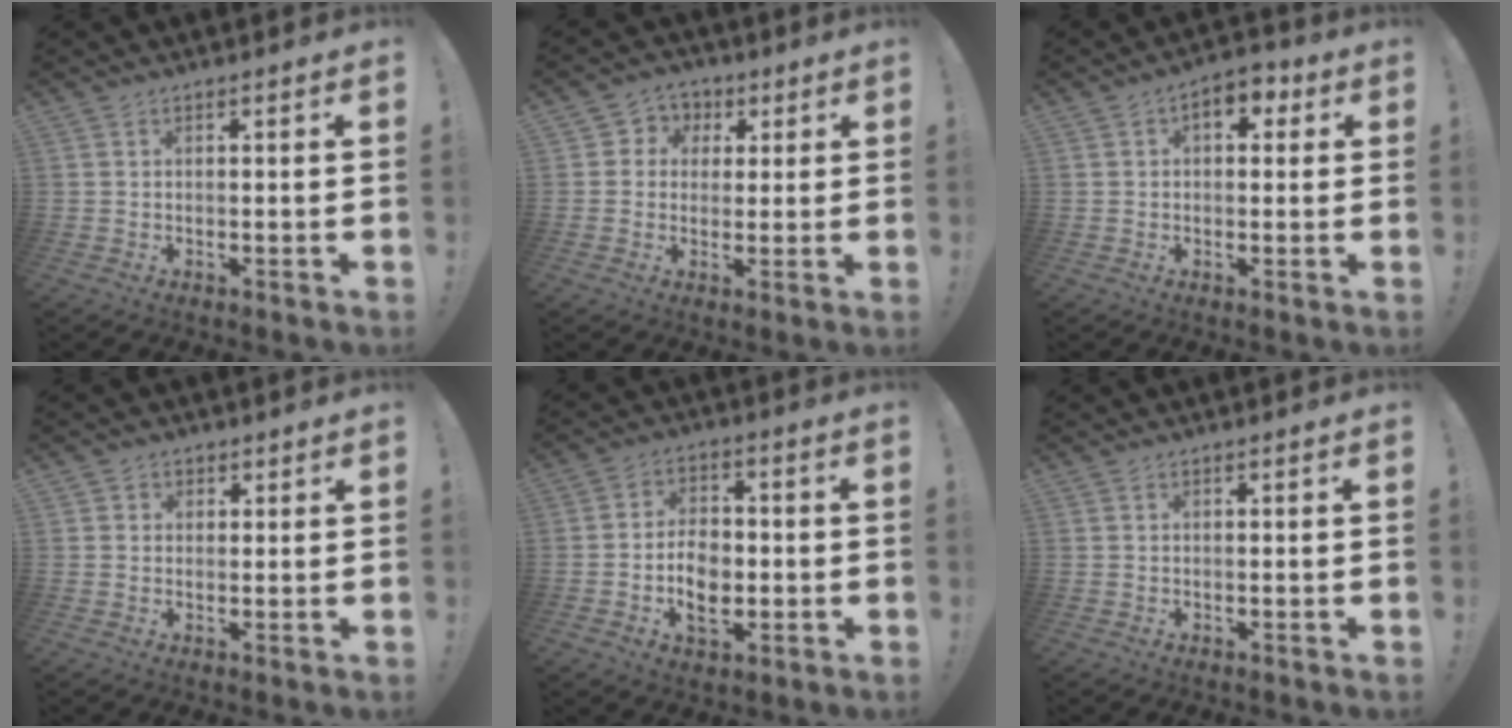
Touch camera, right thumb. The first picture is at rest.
{"total": 8.3, "force": [2.6, 7.5, 2.4], "torque": [-0.038, -0.019, 0.054]}
{"total": 6.0, "force": [1.6, 3.7, 4.4], "torque": [-0.053, 0.000, 0.024]}
{"total": 2.0, "force": [0.6, 1.9, 0.4], "torque": [-0.004, 0.001, 0.009]}
{"total": 9.4, "force": [-2.2, 6.7, 6.2], "torque": [-0.108, 0.010, -0.035]}
{"total": 0.0}